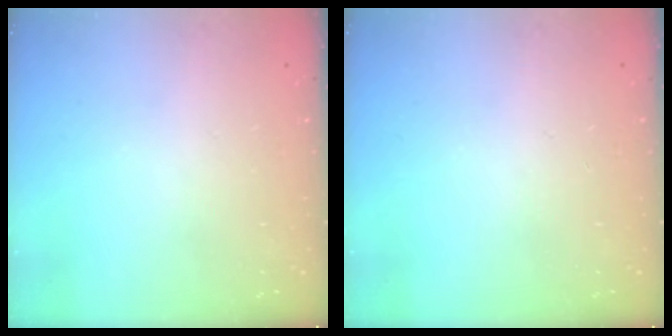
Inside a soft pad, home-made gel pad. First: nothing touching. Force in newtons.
{"total": 0.0}